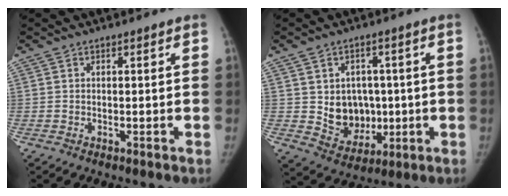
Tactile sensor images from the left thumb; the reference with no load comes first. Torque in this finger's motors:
{"motor_torque": [-0.01, 0.00, 0.03, 0.04, 0.01]}